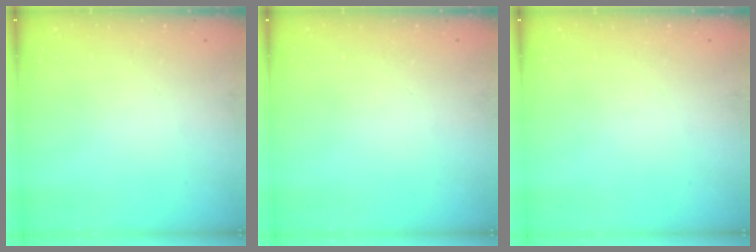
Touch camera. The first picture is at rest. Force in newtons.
{"total": 0.0}
{"total": 0.0}